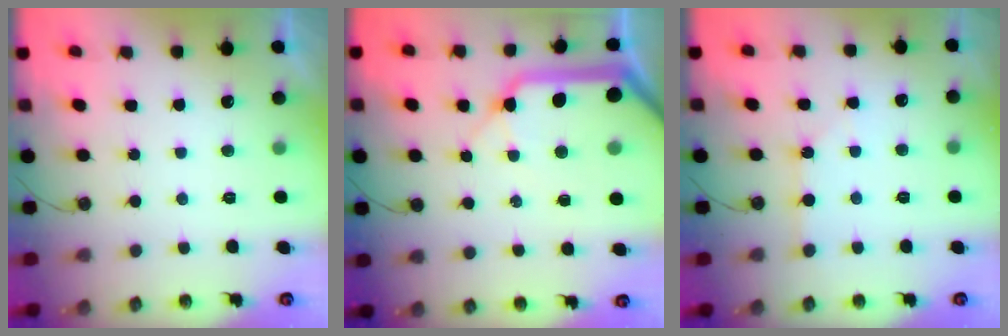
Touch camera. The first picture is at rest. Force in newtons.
{"total": 19.0, "press": 18.7, "slide": 3.5}
{"total": 0.7, "press": 0.7, "slide": 0.1}